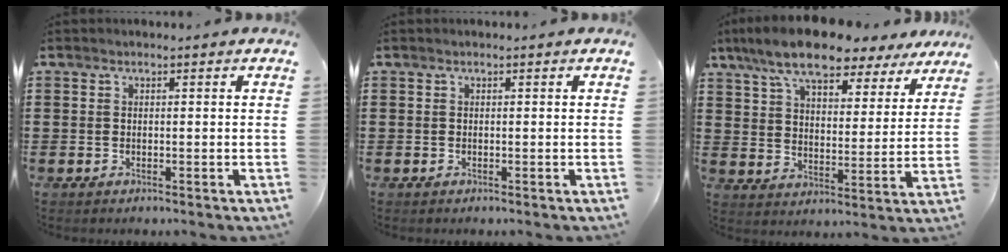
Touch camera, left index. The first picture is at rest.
{"total": 0.0}
{"total": 10.2, "force": [8.8, 2.0, 4.9], "torque": [-0.122, -0.032, 0.156]}